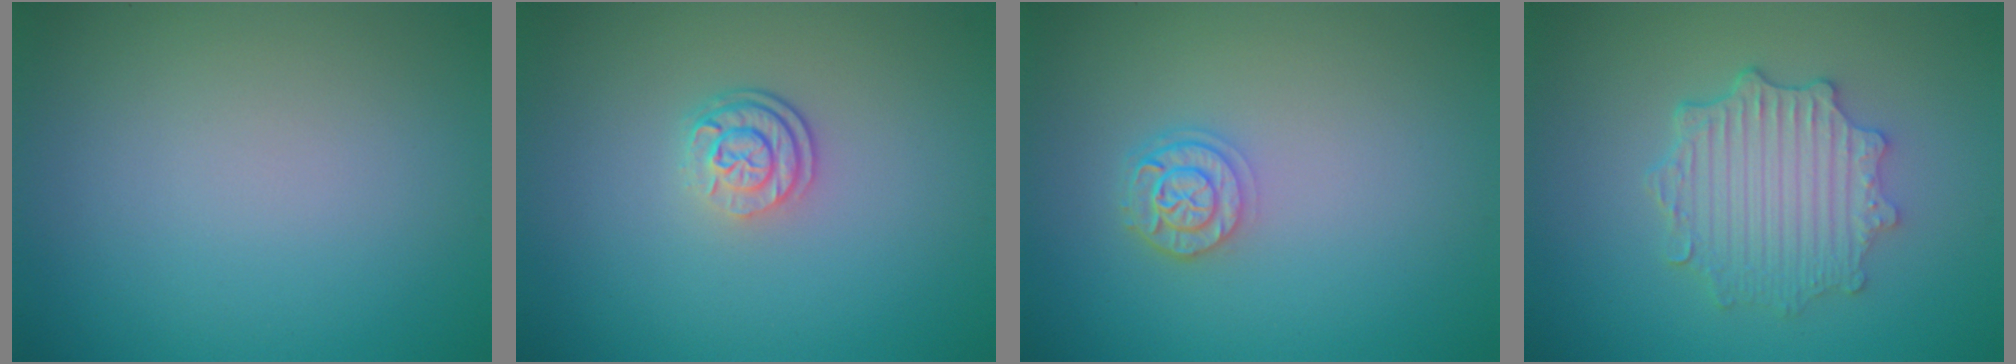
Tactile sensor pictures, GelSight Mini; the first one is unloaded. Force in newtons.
{"total": 2.7, "press": 2.0, "slide": 1.8}
{"total": 2.5, "press": 2.0, "slide": 1.4}
{"total": 4.9, "press": 3.9, "slide": 2.9}